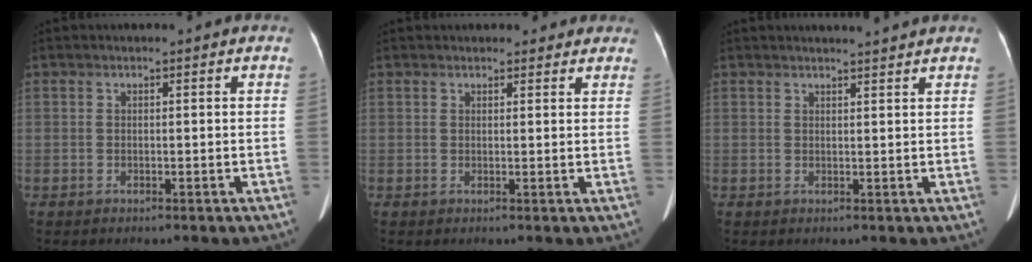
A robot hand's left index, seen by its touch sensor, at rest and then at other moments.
{"total": 3.4, "force": [3.0, 1.5, 0.4], "torque": [0.010, 0.006, 0.025]}
{"total": 4.3, "force": [4.1, -0.3, 1.3], "torque": [-0.018, 0.010, 0.046]}